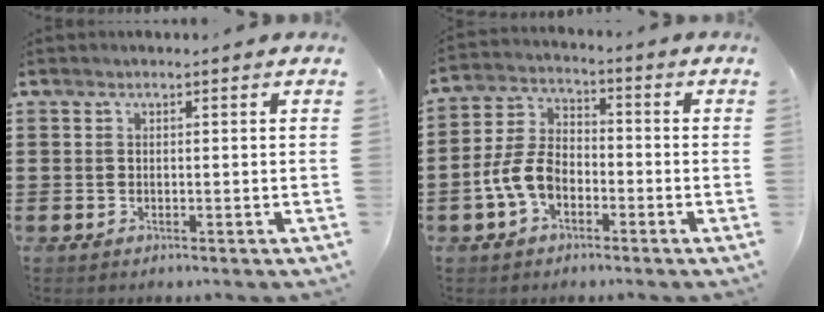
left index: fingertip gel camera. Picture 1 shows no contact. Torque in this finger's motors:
{"motor_torque": [0.60, 0.45, 0.67, 0.10]}